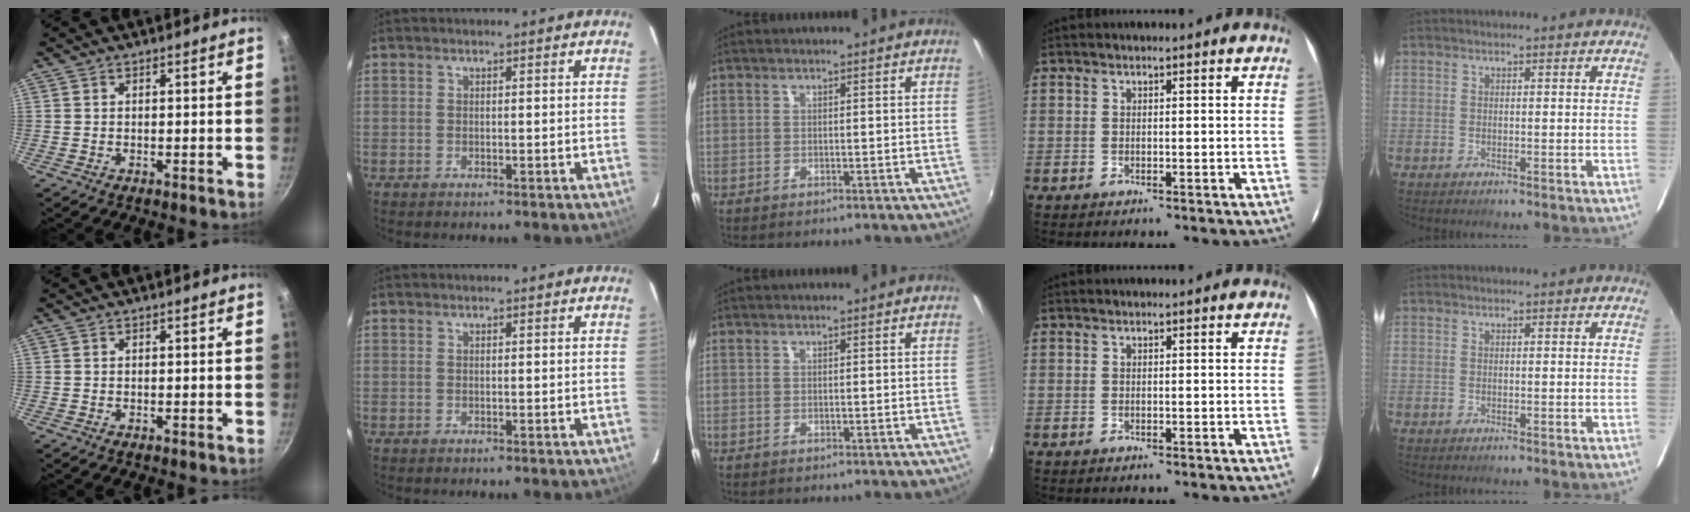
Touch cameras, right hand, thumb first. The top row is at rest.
{}